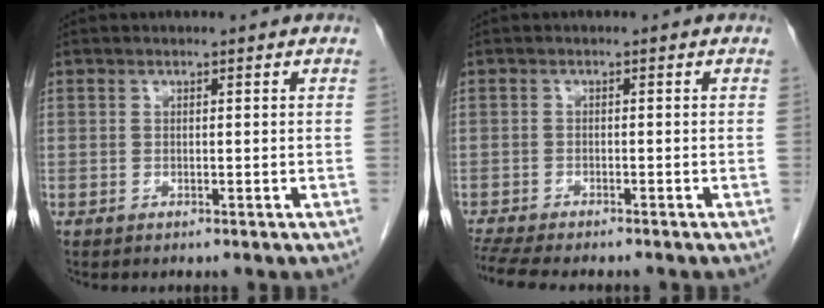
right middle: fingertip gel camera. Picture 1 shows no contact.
{"total": 7.7, "force": [-6.7, 1.3, 3.6], "torque": [-0.061, -0.007, -0.103]}